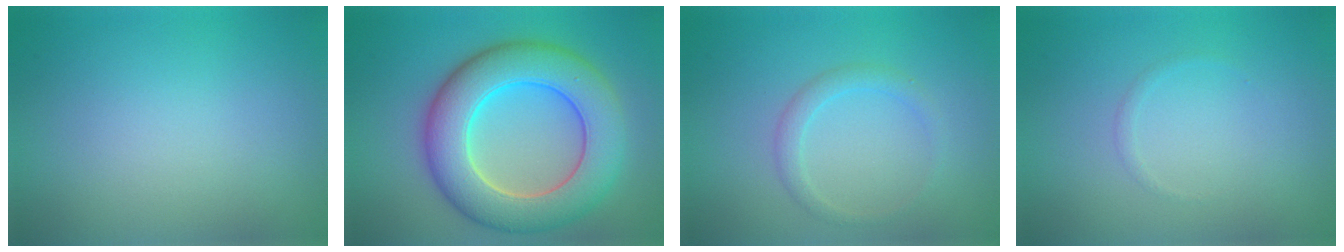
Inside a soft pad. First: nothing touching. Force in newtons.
{"total": 9.8, "press": 9.8, "slide": 0.6}
{"total": 1.6, "press": 1.6, "slide": 0.1}
{"total": 0.5, "press": 0.5, "slide": 0.0}